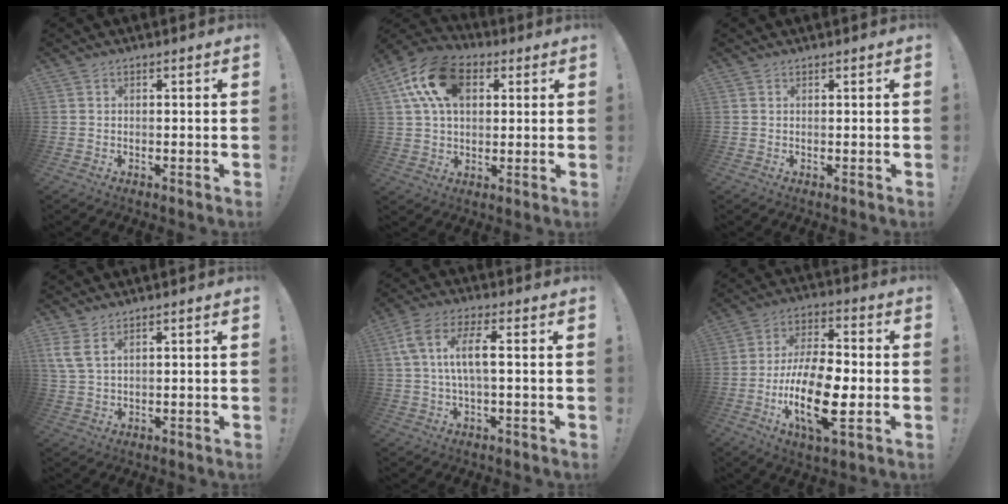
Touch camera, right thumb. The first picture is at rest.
{"total": 17.3, "force": [6.0, 11.4, 11.5], "torque": [-0.199, -0.005, 0.110]}
{"total": 0.0}
{"total": 4.7, "force": [2.7, 1.4, 3.6], "torque": [-0.073, -0.008, 0.054]}
{"total": 9.5, "force": [1.1, 3.0, 9.0], "torque": [-0.187, 0.000, 0.017]}
{"total": 18.7, "force": [-5.4, 7.5, 16.3], "torque": [-0.317, 0.013, -0.088]}